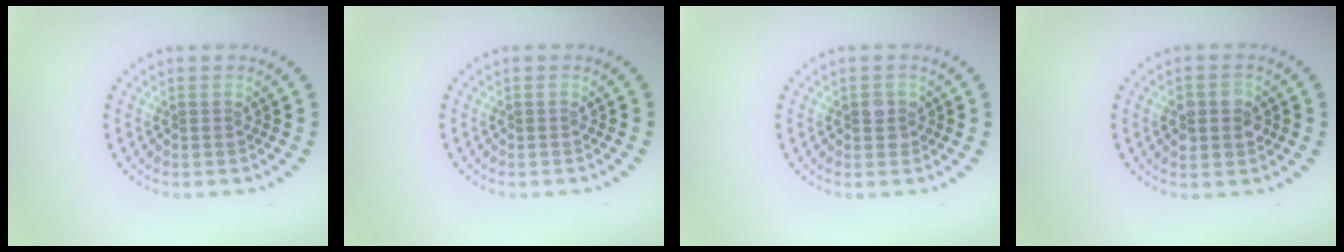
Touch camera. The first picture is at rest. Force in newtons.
{"total": 0.0}
{"total": 1.4, "press": 1.3, "slide": 0.5}
{"total": 2.6, "press": 2.6, "slide": 0.3}